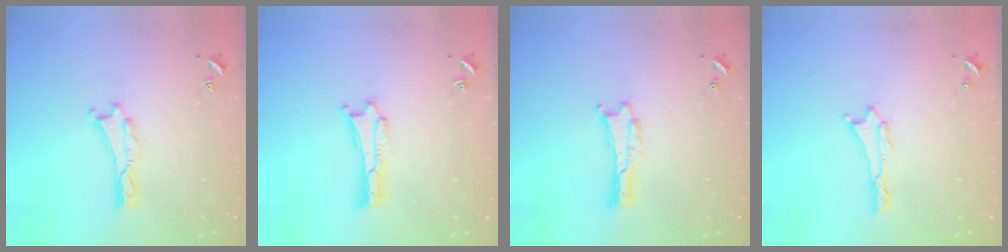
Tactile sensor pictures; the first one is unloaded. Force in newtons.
{"total": 0.0}
{"total": 0.0}
{"total": 0.0}